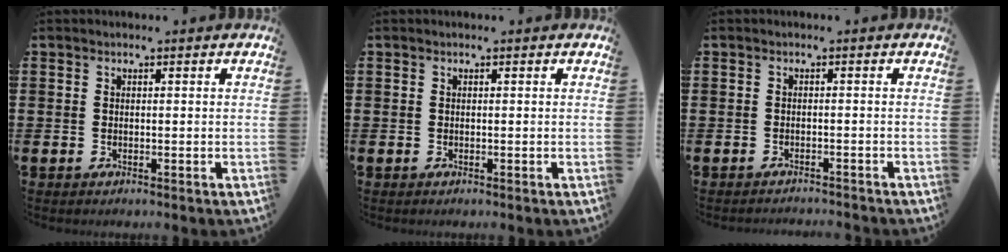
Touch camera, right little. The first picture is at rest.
{"total": 0.0}
{"total": 1.0, "force": [-1.0, -0.1, 0.0], "torque": [-0.001, 0.001, -0.021]}